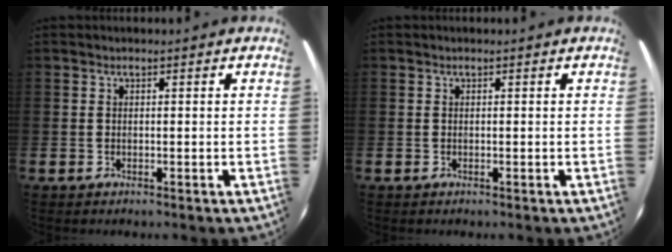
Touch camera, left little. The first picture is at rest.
{"total": 0.0}